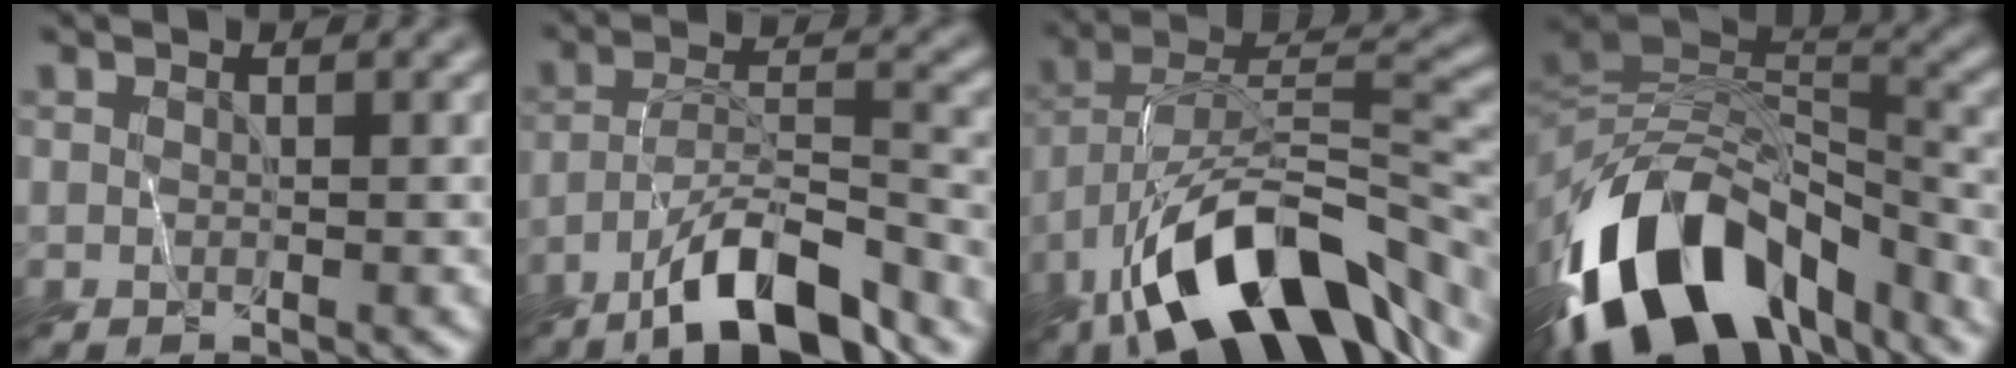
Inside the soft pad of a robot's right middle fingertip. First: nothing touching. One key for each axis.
{"total": 8.7, "fx": -6.9, "fy": 1.5, "fz": 5.2, "tx": -0.081, "ty": 0.006, "tz": -0.127}
{"total": 13.2, "fx": -8.3, "fy": 4.7, "fz": 9.2, "tx": -0.154, "ty": 0.007, "tz": -0.152}
{"total": 14.7, "fx": -9.0, "fy": 7.8, "fz": 8.5, "tx": -0.180, "ty": 0.014, "tz": -0.145}